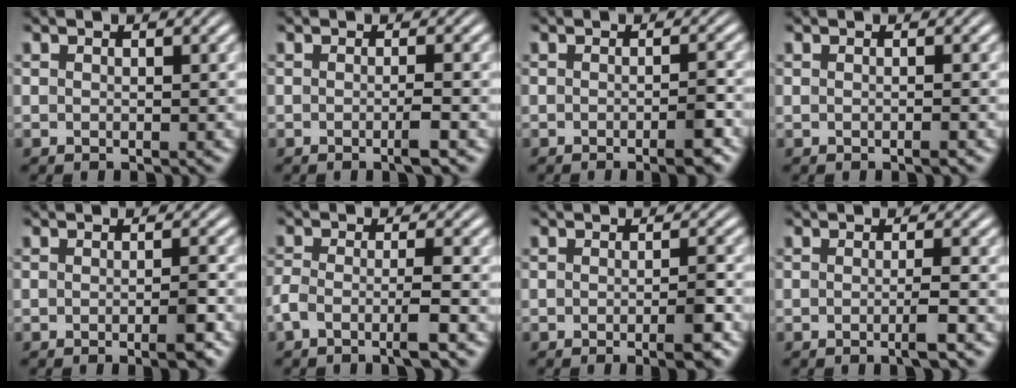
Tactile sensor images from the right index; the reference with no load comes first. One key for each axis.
{"total": 1.5, "fx": -0.7, "fy": -0.1, "fz": 1.3, "tx": -0.015, "ty": 0.002, "tz": -0.017}
{"total": 2.1, "fx": -1.3, "fy": 0.1, "fz": 1.6, "tx": -0.022, "ty": 0.002, "tz": -0.027}
{"total": 0.5, "fx": -0.2, "fy": 0.0, "fz": 0.5, "tx": -0.004, "ty": 0.006, "tz": -0.008}
{"total": 2.1, "fx": -1.2, "fy": 0.1, "fz": 1.7, "tx": -0.023, "ty": 0.002, "tz": -0.025}
{"total": 3.2, "fx": -1.6, "fy": 1.0, "fz": 2.6, "tx": -0.056, "ty": -0.006, "tz": -0.028}
{"total": 2.4, "fx": -1.3, "fy": 0.2, "fz": 2.0, "tx": -0.027, "ty": 0.002, "tz": -0.028}
{"total": 1.8, "fx": -0.9, "fy": -0.1, "fz": 1.6, "tx": -0.019, "ty": 0.002, "tz": -0.020}